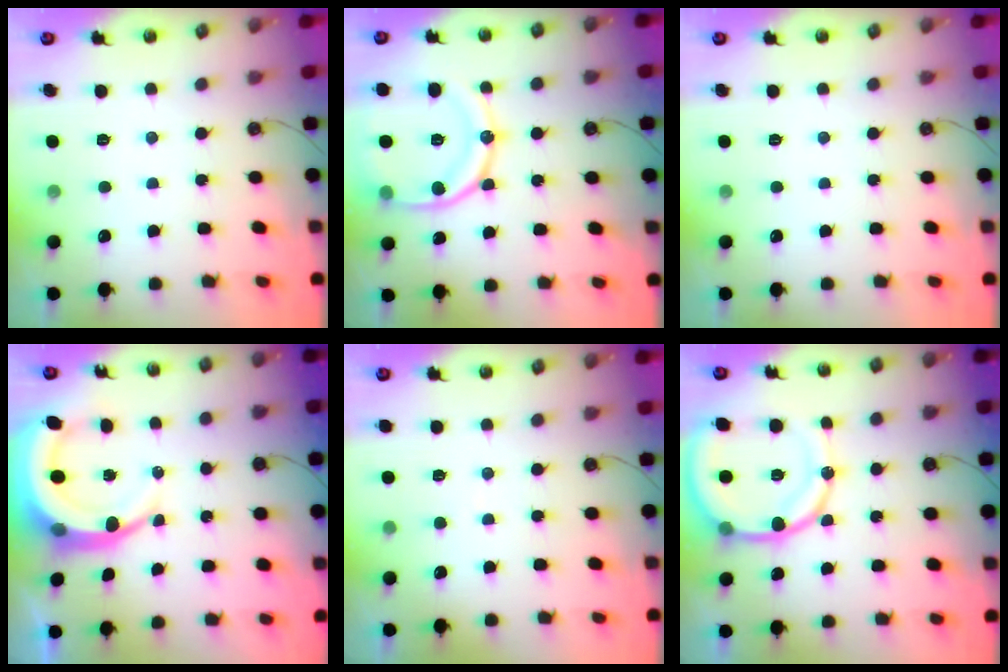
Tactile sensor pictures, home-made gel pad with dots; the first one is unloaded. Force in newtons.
{"total": 17.7, "press": 17.6, "slide": 1.9}
{"total": 0.0}
{"total": 11.8, "press": 11.6, "slide": 1.6}
{"total": 3.1, "press": 3.1, "slide": 0.4}
{"total": 16.6, "press": 16.3, "slide": 3.0}